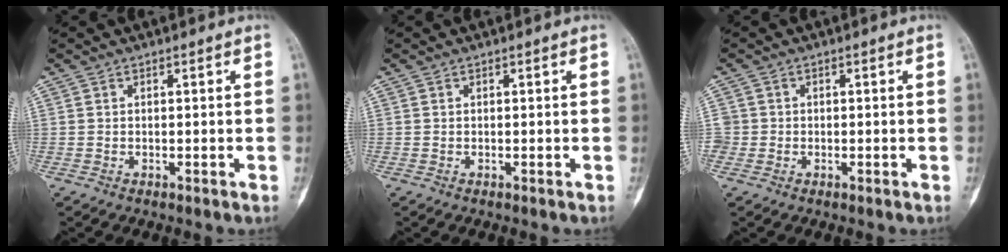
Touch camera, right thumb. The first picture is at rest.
{"total": 0.0}
{"total": 2.0, "force": [-0.3, 1.9, 0.1], "torque": [0.012, 0.008, -0.009]}